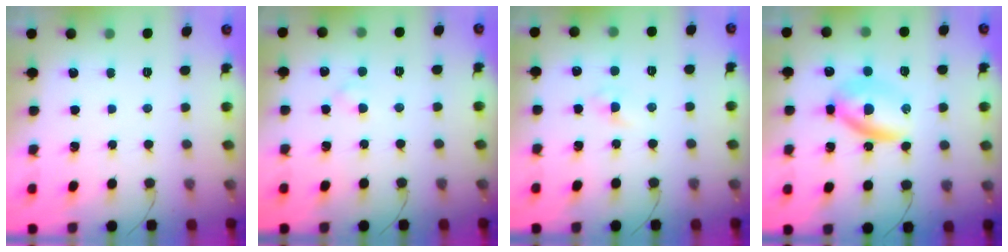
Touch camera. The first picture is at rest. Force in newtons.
{"total": 2.0, "press": 1.9, "slide": 0.8}
{"total": 1.2, "press": 1.0, "slide": 0.5}
{"total": 6.1, "press": 6.1, "slide": 0.7}